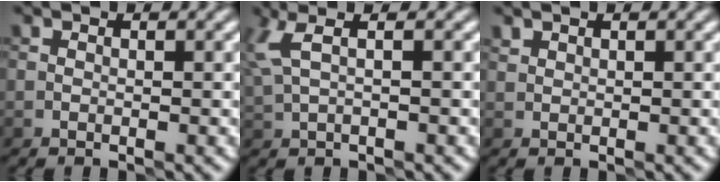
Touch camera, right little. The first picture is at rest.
{"total": 2.7, "force": [1.2, 0.7, 2.3], "torque": [-0.055, 0.006, 0.027]}
{"total": 0.6, "force": [0.5, 0.3, 0.0], "torque": [0.004, 0.002, 0.012]}